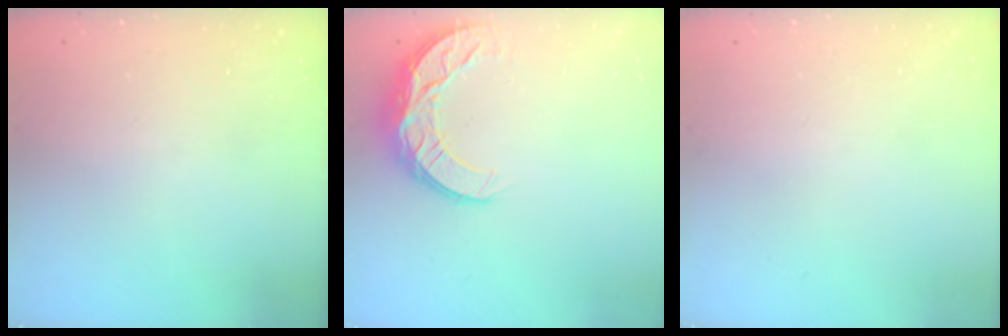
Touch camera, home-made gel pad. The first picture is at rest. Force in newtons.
{"total": 10.1, "press": 10.1, "slide": 0.7}
{"total": 0.0}